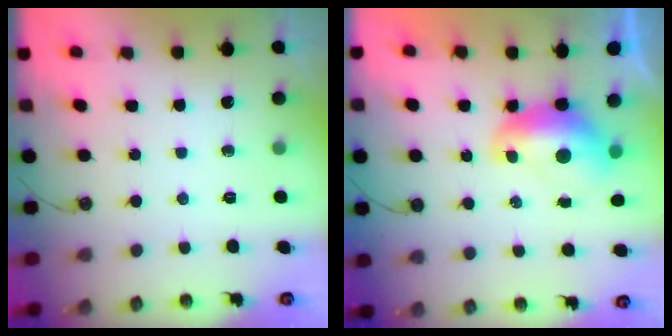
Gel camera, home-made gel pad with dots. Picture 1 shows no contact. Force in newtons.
{"total": 1.5, "press": 1.4, "slide": 0.6}